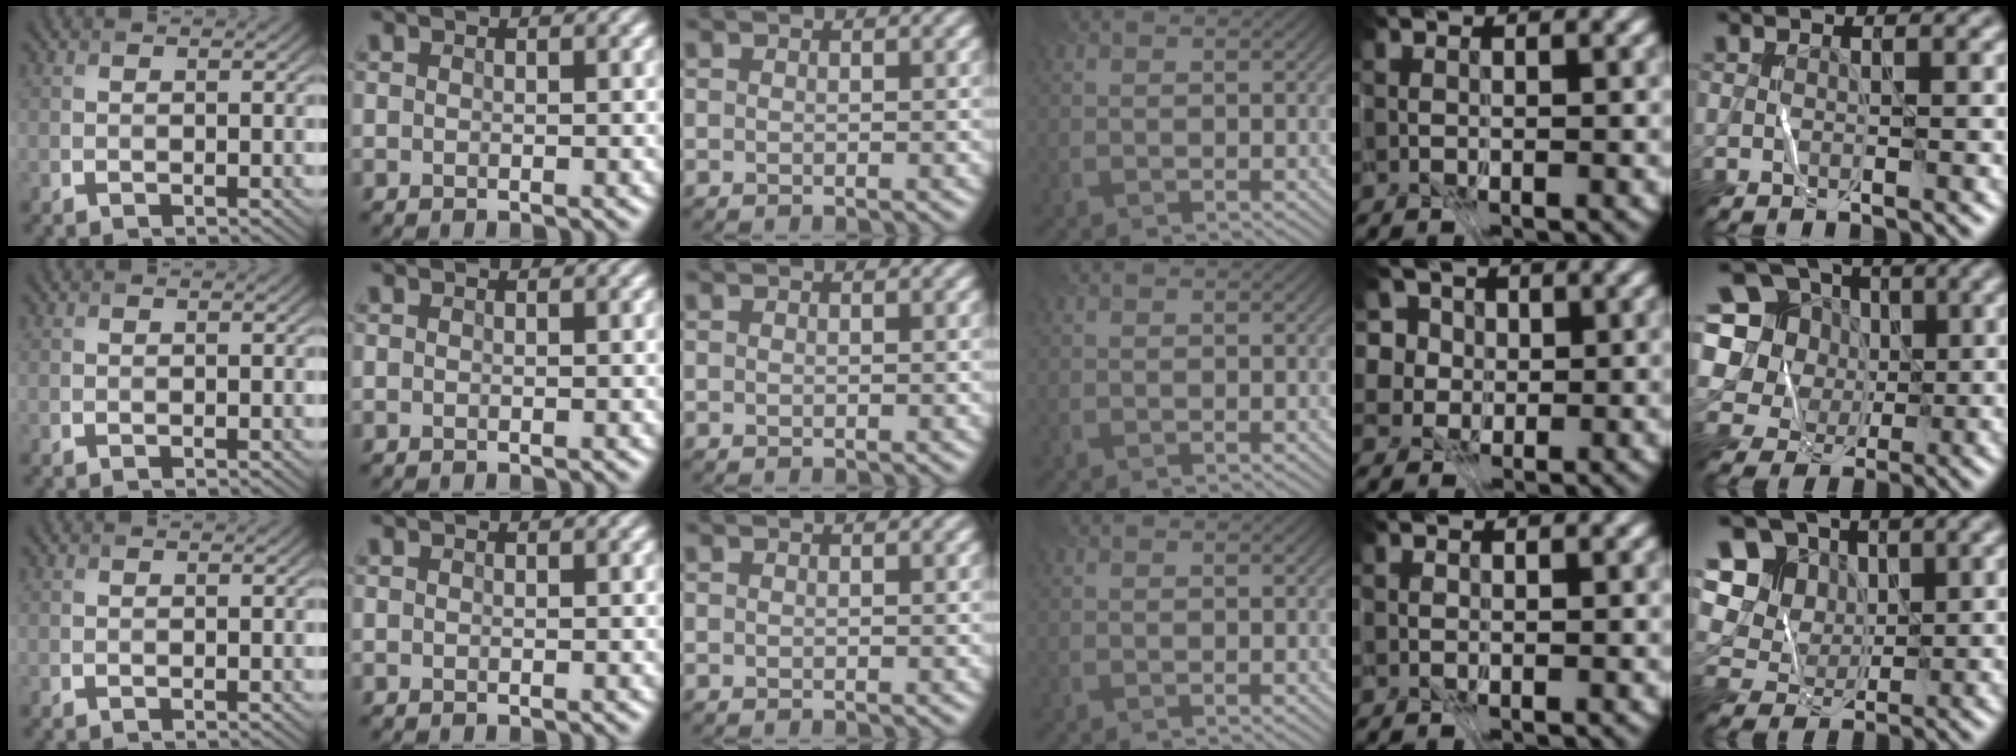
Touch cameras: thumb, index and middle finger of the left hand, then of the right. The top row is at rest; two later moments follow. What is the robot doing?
{"motion": "fold", "object": "file"}